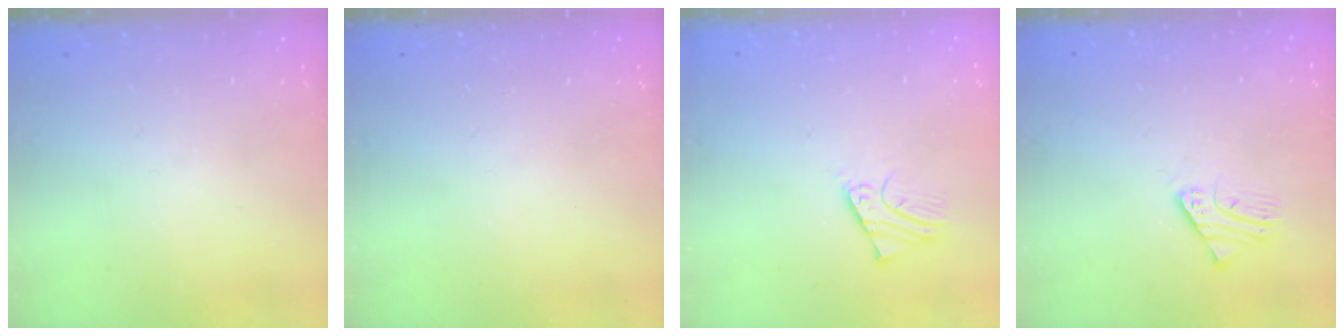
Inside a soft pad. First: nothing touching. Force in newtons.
{"total": 0.0}
{"total": 2.3, "press": 2.3, "slide": 0.2}
{"total": 2.5, "press": 2.5, "slide": 0.2}